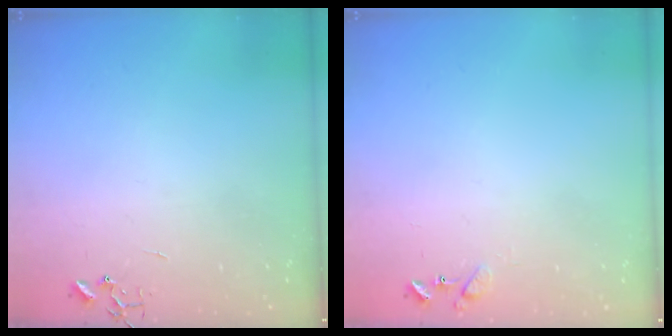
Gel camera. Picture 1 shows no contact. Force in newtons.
{"total": 6.7, "press": 6.6, "slide": 0.8}